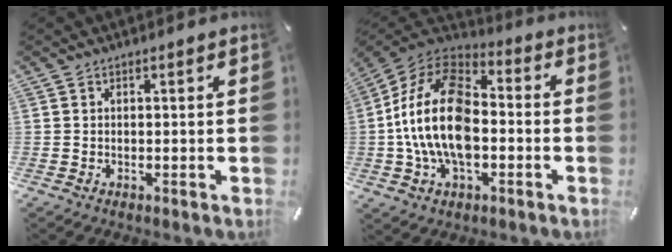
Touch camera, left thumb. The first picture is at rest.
{"total": 20.2, "force": [-3.3, 12.7, 15.4], "torque": [-0.329, 0.026, -0.059]}